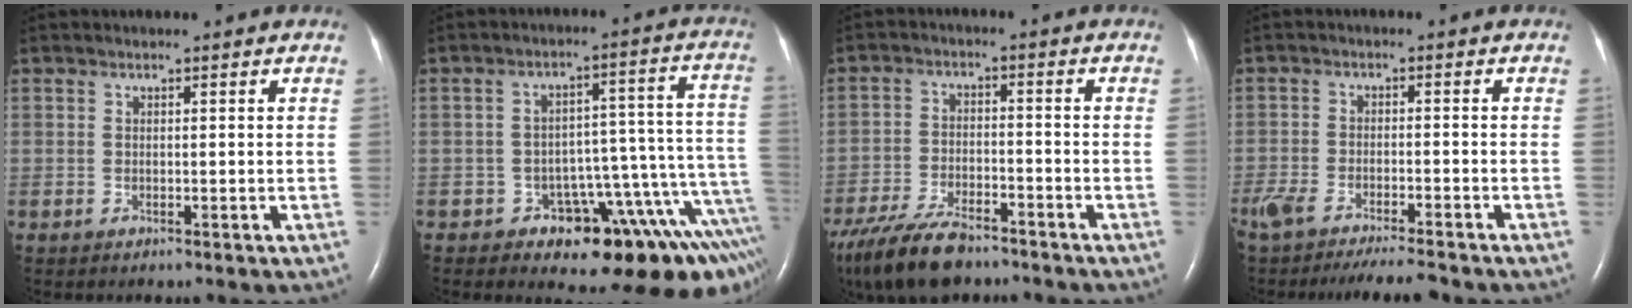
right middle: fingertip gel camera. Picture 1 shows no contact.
{"total": 14.3, "force": [-8.4, 4.3, 10.8], "torque": [-0.056, 0.072, -0.108]}
{"total": 12.3, "force": [-9.6, 3.9, 6.6], "torque": [-0.131, -0.022, -0.168]}
{"total": 12.4, "force": [-10.6, 2.1, 6.0], "torque": [-0.114, -0.016, -0.163]}